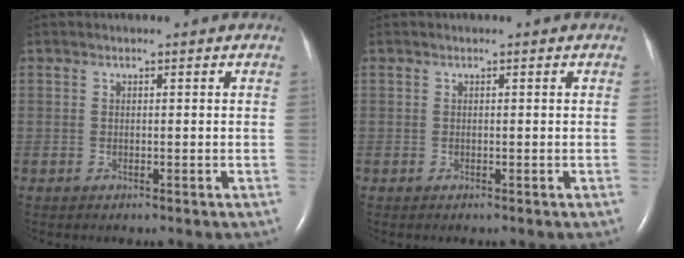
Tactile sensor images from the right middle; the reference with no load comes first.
{"total": 0.0}